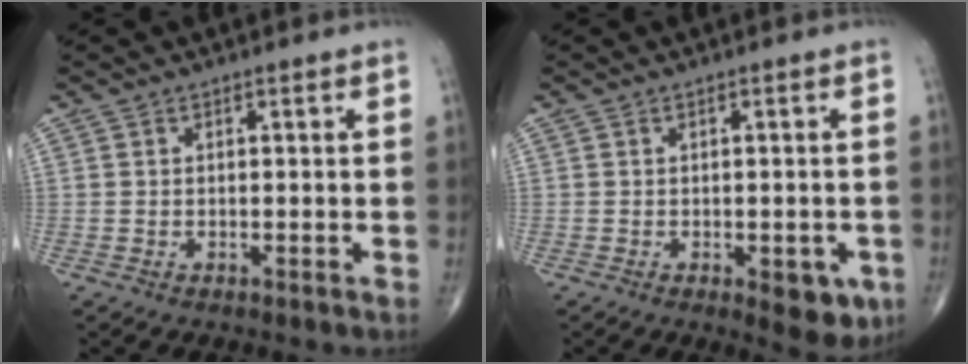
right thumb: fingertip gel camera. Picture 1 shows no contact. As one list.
[{"total": 6.3, "force": [-2.3, 2.8, 5.1], "torque": [-0.044, -0.003, -0.020]}]